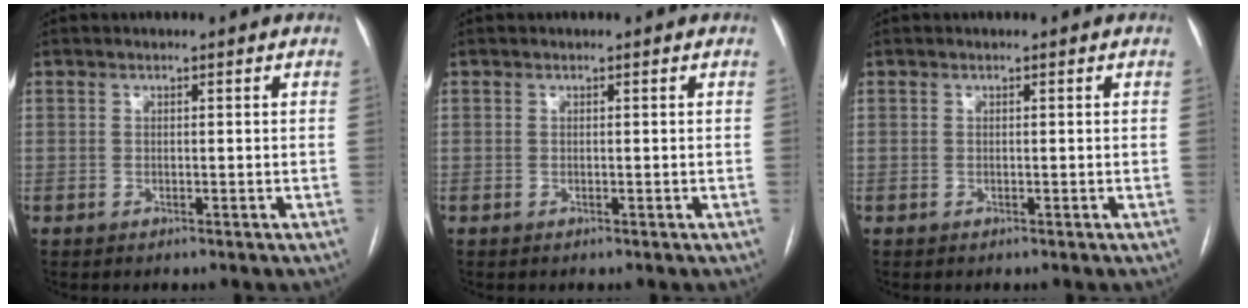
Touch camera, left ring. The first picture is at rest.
{"total": 0.0}
{"total": 0.0}